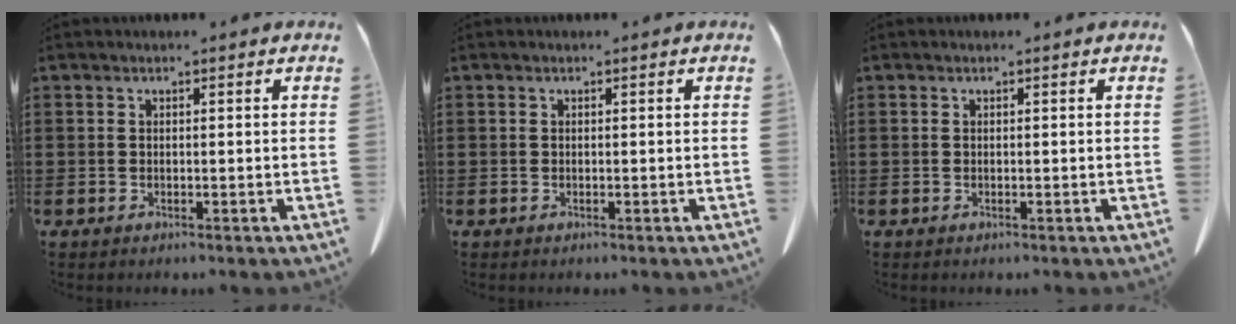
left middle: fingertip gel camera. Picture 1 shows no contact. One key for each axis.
{"total": 0.0}
{"total": 0.0}